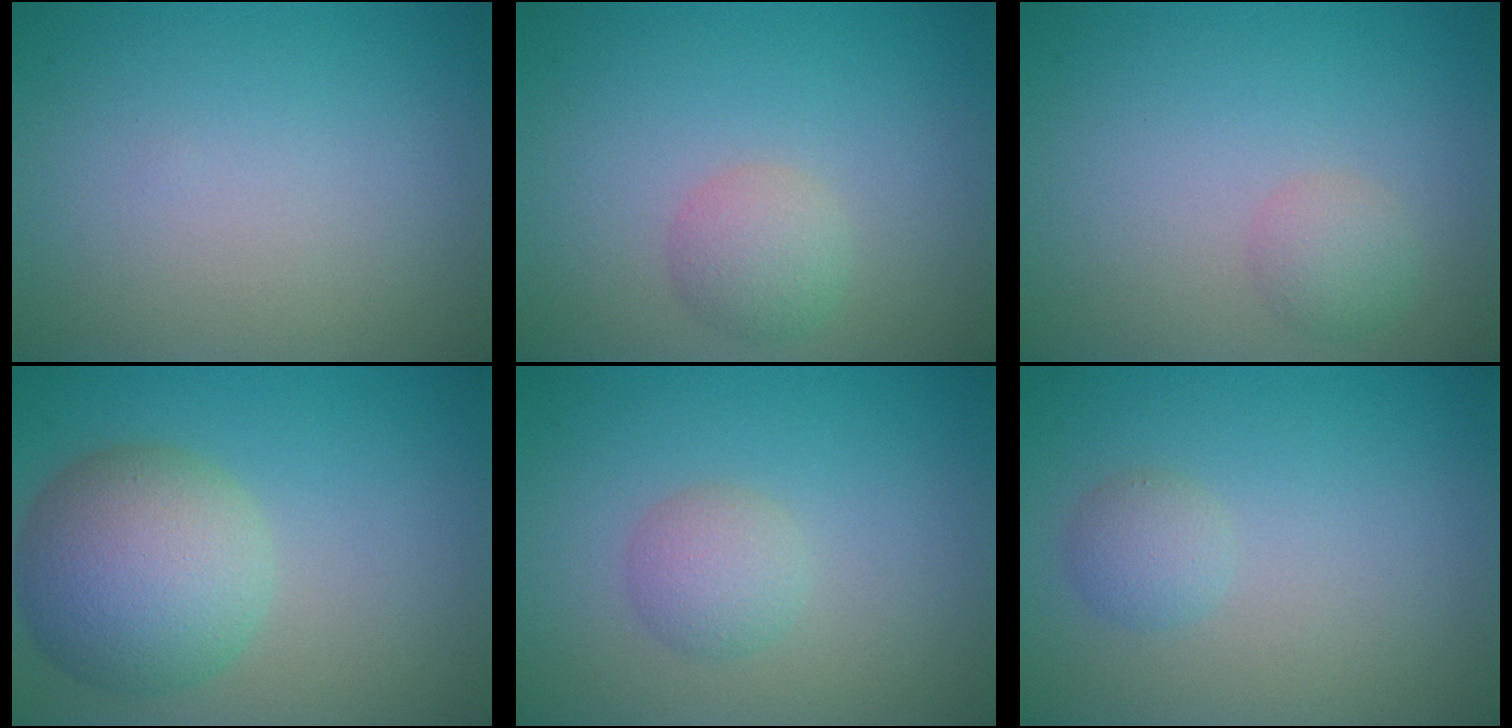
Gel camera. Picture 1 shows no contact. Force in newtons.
{"total": 2.3, "press": 2.3, "slide": 0.2}
{"total": 1.7, "press": 1.7, "slide": 0.1}
{"total": 7.9, "press": 7.9, "slide": 0.6}
{"total": 2.2, "press": 2.2, "slide": 0.2}
{"total": 1.6, "press": 1.6, "slide": 0.1}